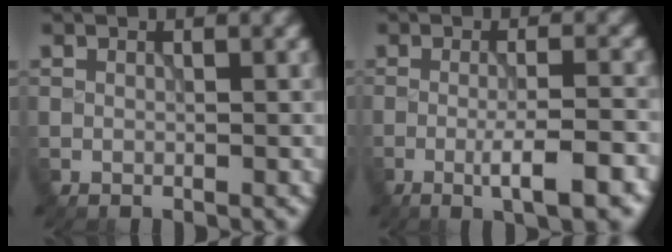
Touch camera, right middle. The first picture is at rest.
{"total": 5.1, "force": [-2.0, 0.7, 4.6], "torque": [-0.069, 0.006, -0.033]}